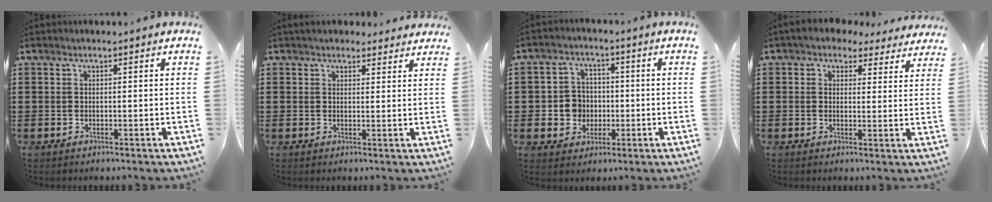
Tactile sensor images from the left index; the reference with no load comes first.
{"total": 2.4, "force": [2.2, 0.9, 0.1], "torque": [0.000, -0.003, 0.040]}
{"total": 5.2, "force": [-0.7, 4.9, 1.7], "torque": [-0.047, 0.014, -0.011]}
{"total": 3.0, "force": [2.5, 1.4, 0.9], "torque": [-0.022, -0.007, 0.043]}